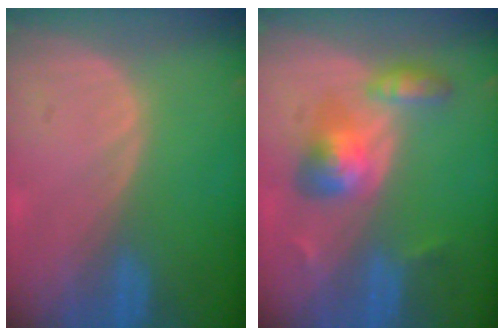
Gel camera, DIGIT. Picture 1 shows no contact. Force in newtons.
{"total": 5.7, "press": 5.6, "slide": 1.0}